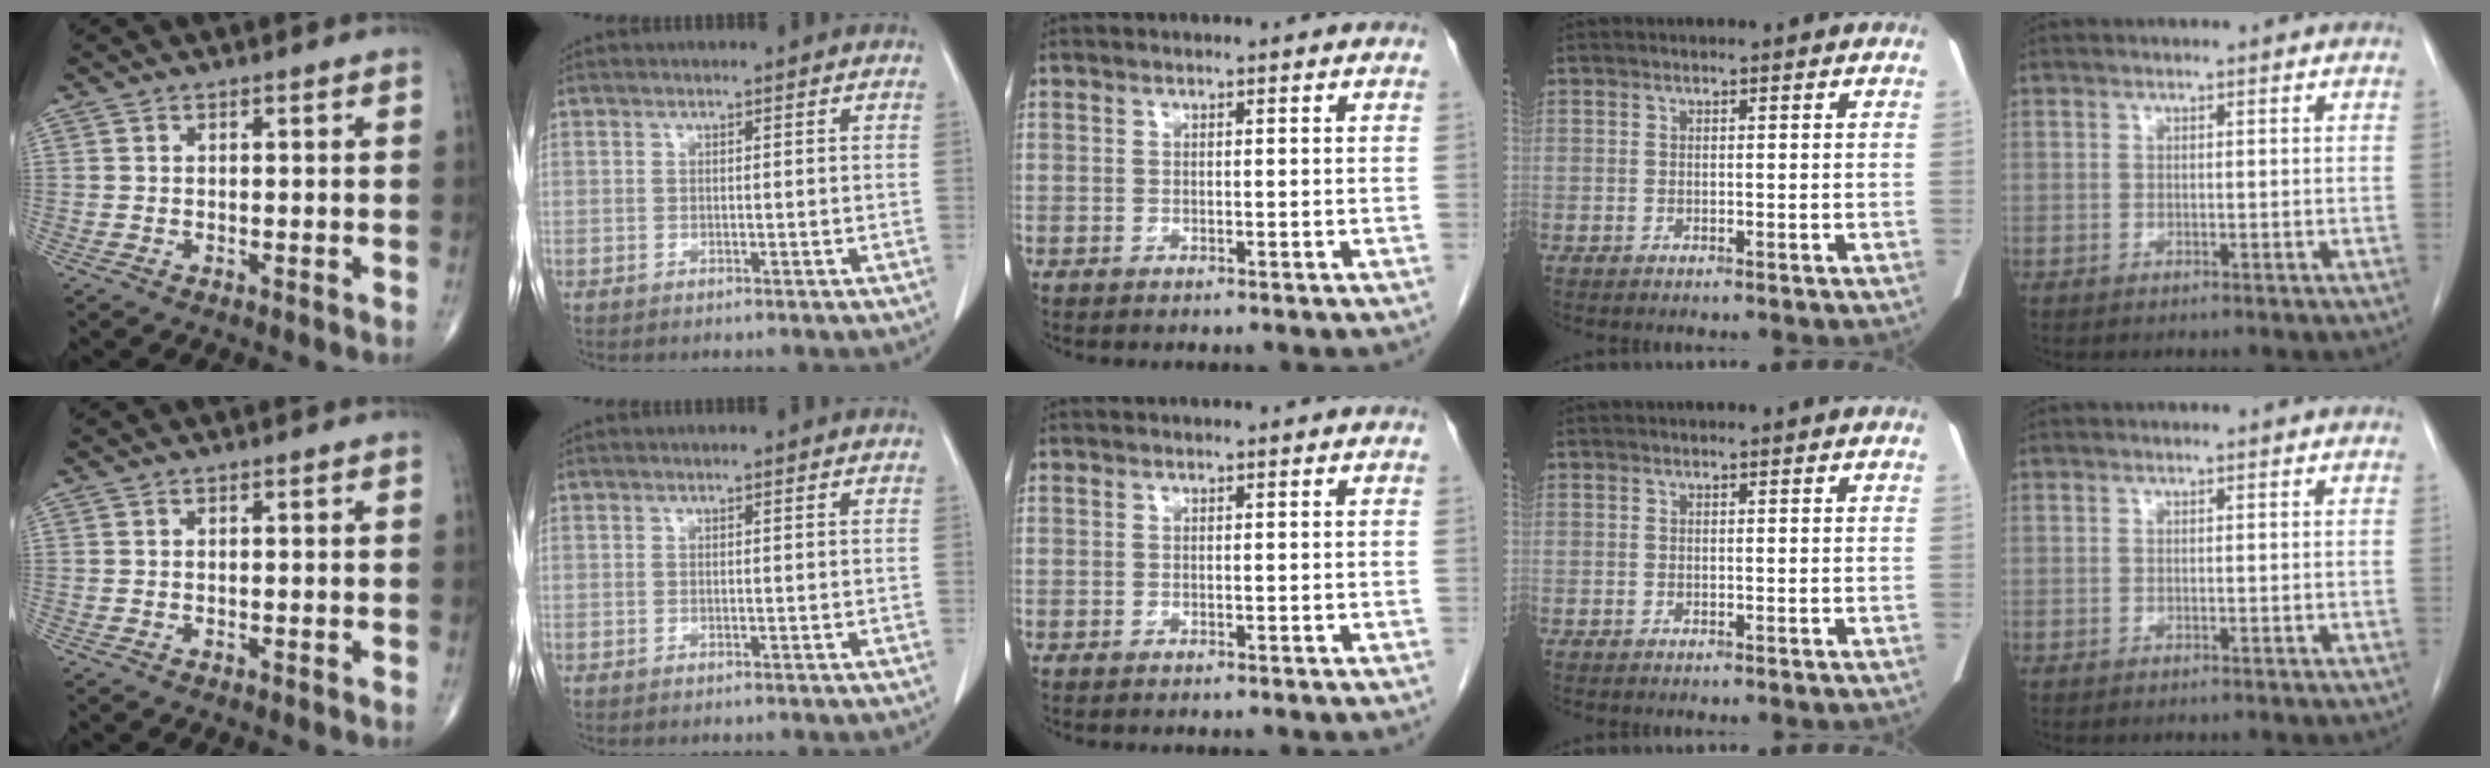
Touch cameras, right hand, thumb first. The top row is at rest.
{}